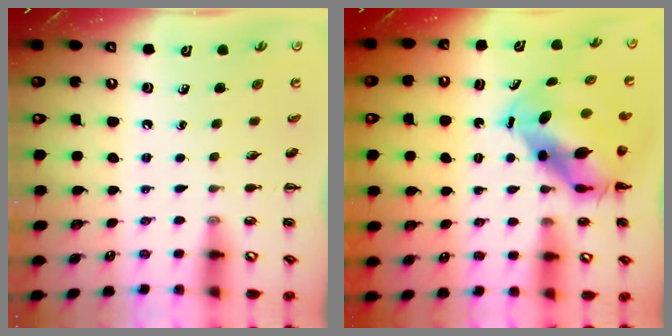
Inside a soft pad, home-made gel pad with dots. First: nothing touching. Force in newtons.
{"total": 8.2, "press": 8.0, "slide": 1.9}